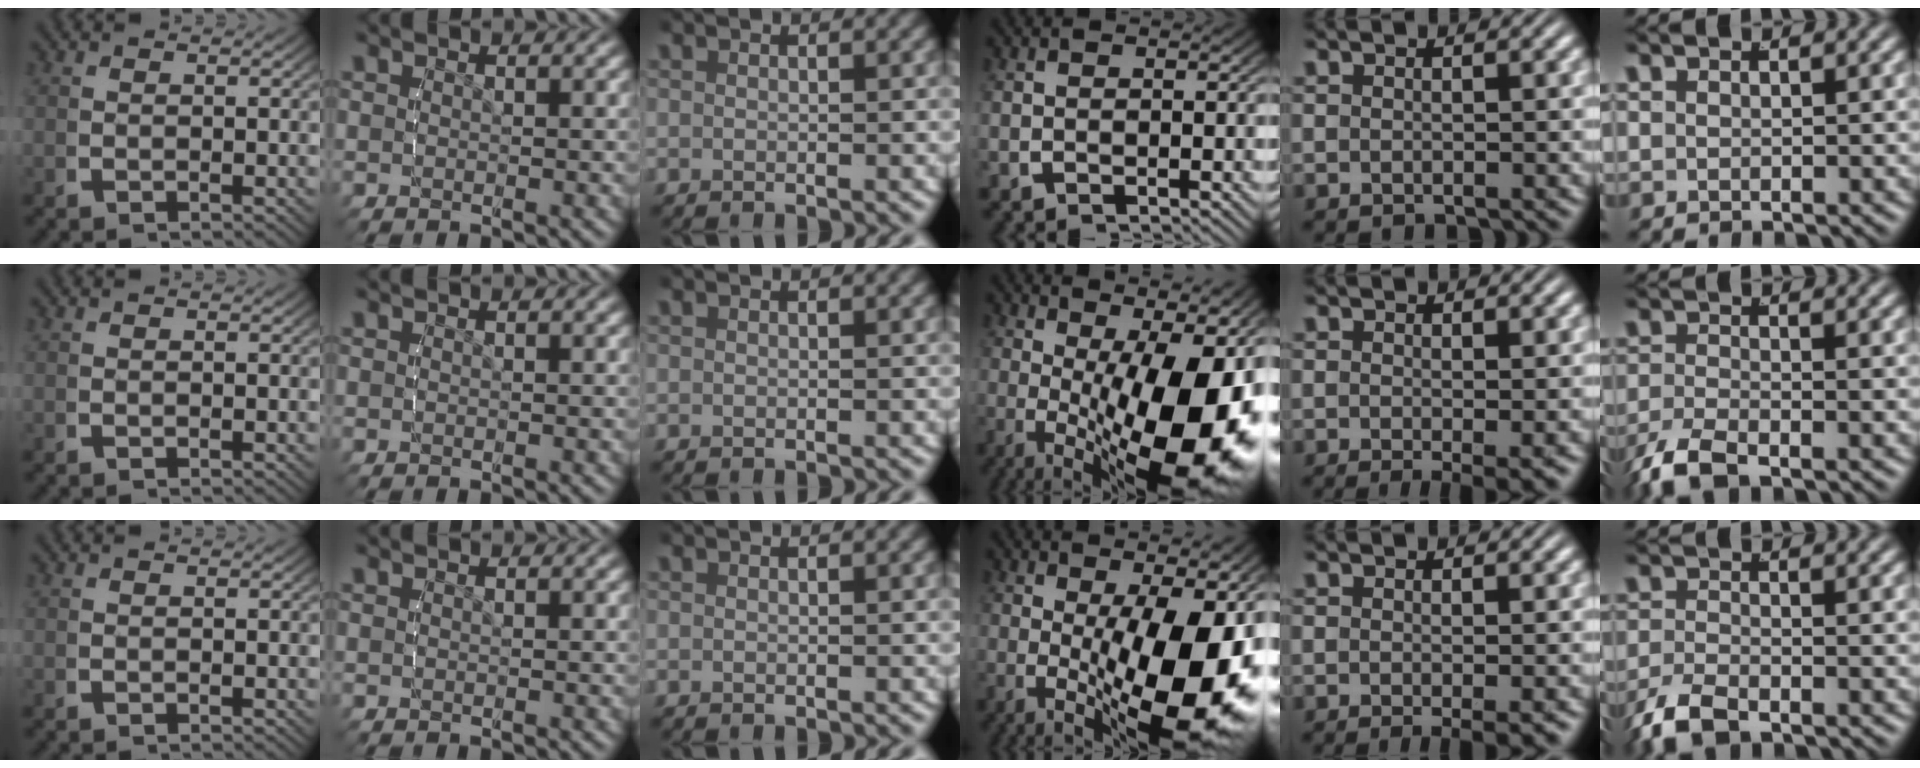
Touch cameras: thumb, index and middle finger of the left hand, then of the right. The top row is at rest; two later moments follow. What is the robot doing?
{"motion": "lift_and_place", "object": "glue stick"}